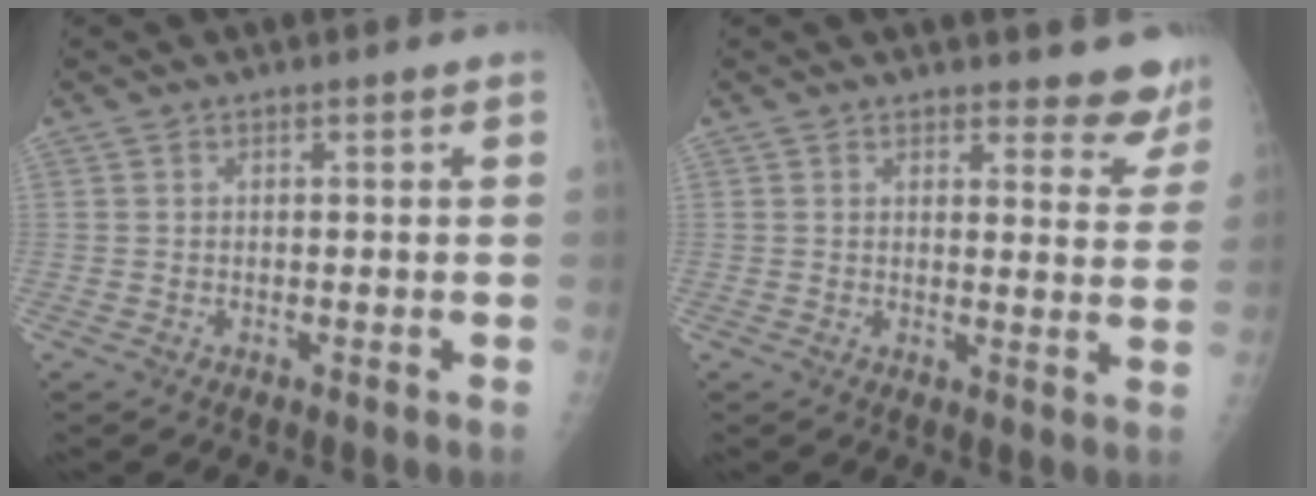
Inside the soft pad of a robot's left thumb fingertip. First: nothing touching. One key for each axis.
{"total": 6.9, "fx": 6.3, "fy": 2.4, "fz": 1.5, "tx": 0.022, "ty": -0.043, "tz": 0.055}